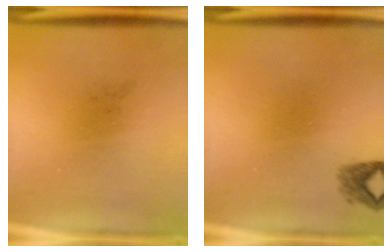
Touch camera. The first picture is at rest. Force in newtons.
{"total": 1.4}